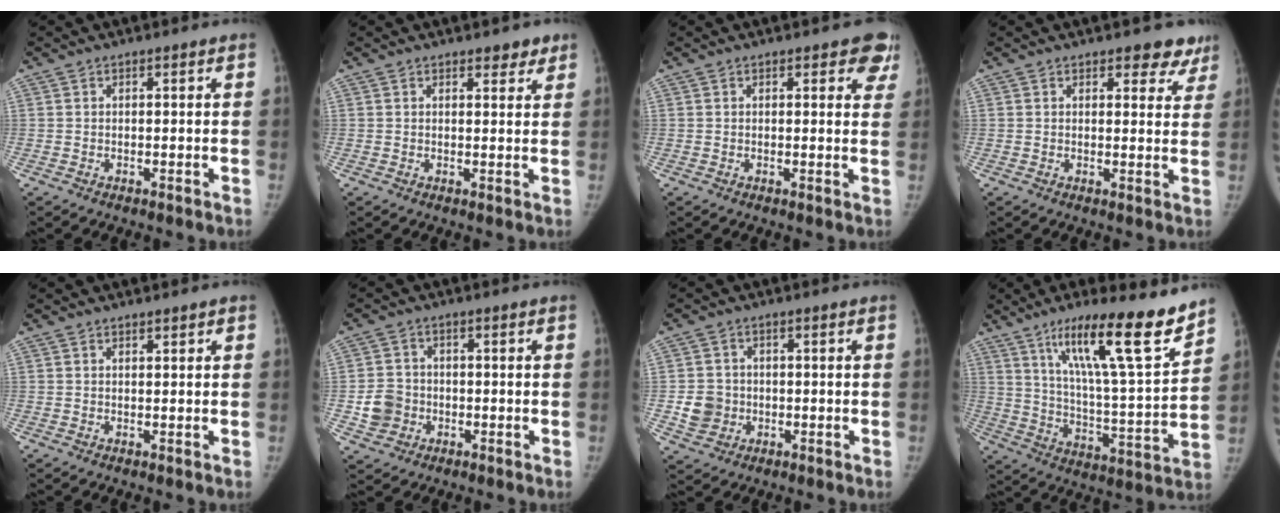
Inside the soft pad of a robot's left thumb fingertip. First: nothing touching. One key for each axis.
{"total": 2.8, "fx": 2.1, "fy": 1.3, "fz": 1.3, "tx": 0.001, "ty": -0.011, "tz": 0.026}
{"total": 5.4, "fx": 3.7, "fy": 2.6, "fz": 2.9, "tx": 0.008, "ty": -0.013, "tz": 0.029}
{"total": 5.5, "fx": 4.3, "fy": 2.8, "fz": 2.0, "tx": 0.018, "ty": -0.022, "tz": 0.043}
{"total": 0.9, "fx": 0.7, "fy": 0.3, "fz": 0.5, "tx": -0.005, "ty": -0.003, "tz": 0.011}
{"total": 5.8, "fx": -1.3, "fy": 5.3, "fz": 2.0, "tx": -0.022, "ty": 0.013, "tz": -0.023}
{"total": 5.3, "fx": -0.8, "fy": 5.0, "fz": 1.8, "tx": -0.016, "ty": 0.008, "tz": -0.010}
{"total": 20.7, "fx": 14.0, "fy": 2.7, "fz": 15.0, "tx": -0.217, "ty": -0.072, "tz": 0.232}